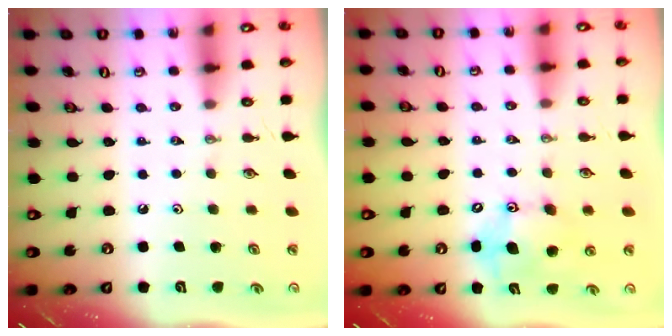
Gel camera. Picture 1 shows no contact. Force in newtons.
{"total": 11.9, "press": 11.5, "slide": 2.9}